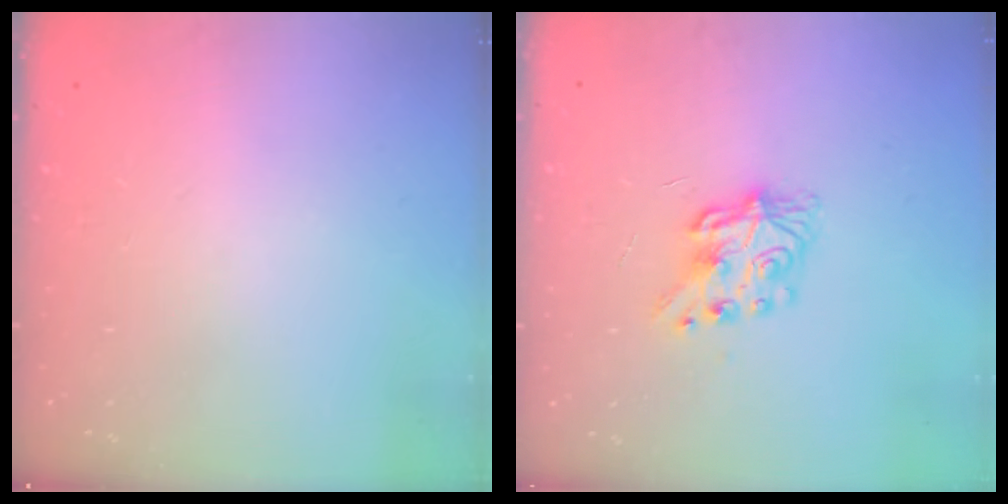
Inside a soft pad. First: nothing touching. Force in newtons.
{"total": 8.4, "press": 8.3, "slide": 0.3}